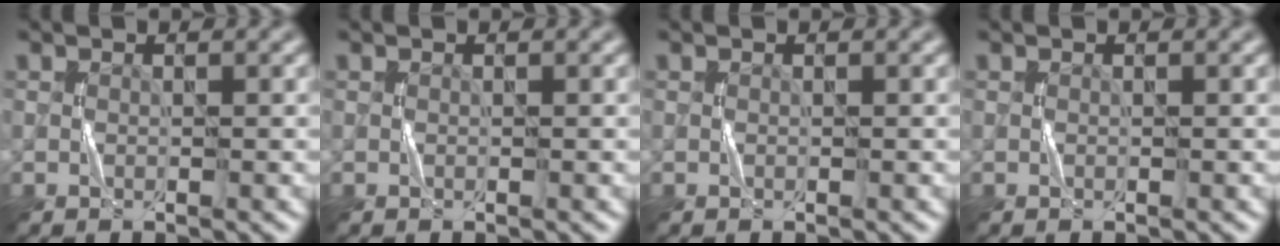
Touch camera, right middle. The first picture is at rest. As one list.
[{"total": 0.0}, {"total": 0.0}, {"total": 0.0}]